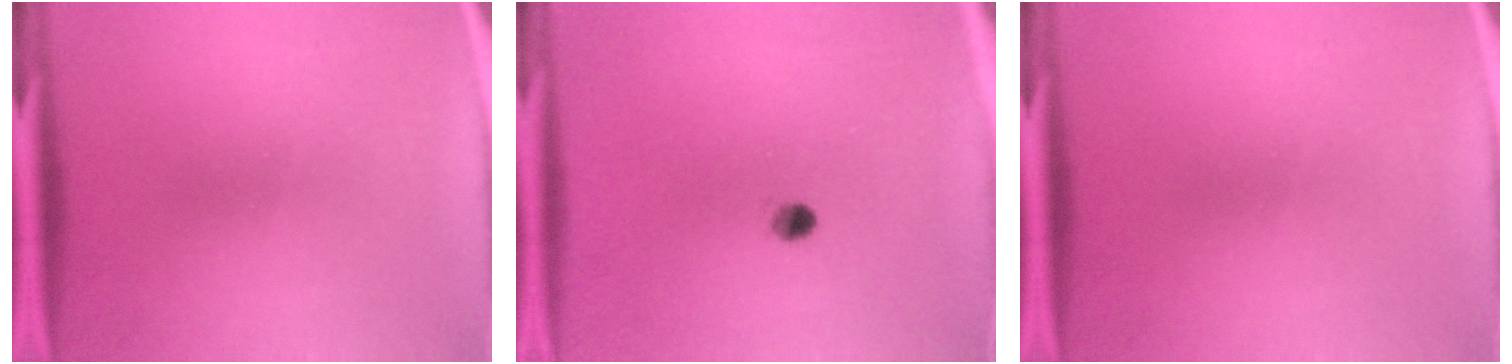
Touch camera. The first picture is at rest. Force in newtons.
{"total": 2.0}
{"total": 0.0}